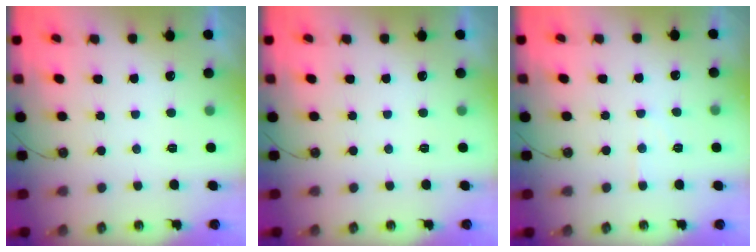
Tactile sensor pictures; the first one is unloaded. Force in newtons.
{"total": 0.0}
{"total": 5.2, "press": 5.1, "slide": 0.7}